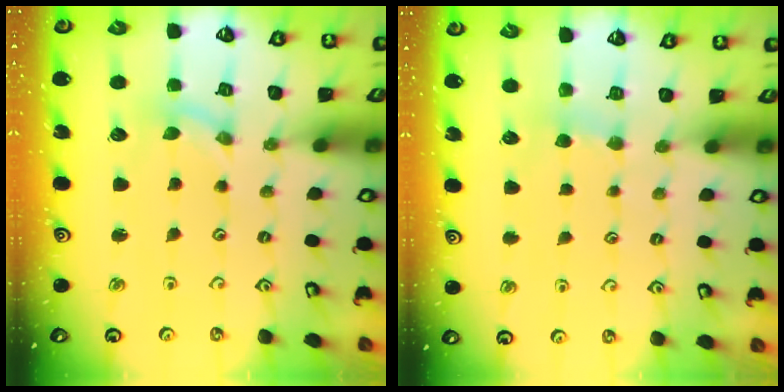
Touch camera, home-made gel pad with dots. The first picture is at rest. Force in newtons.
{"total": 3.3, "press": 3.2, "slide": 0.5}